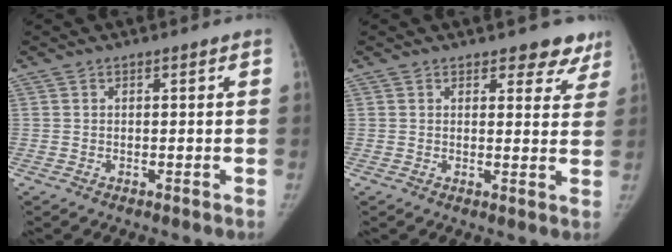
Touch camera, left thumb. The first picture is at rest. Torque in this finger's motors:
{"motor_torque": [0.13, -0.13, 0.56, -0.32, 0.04]}